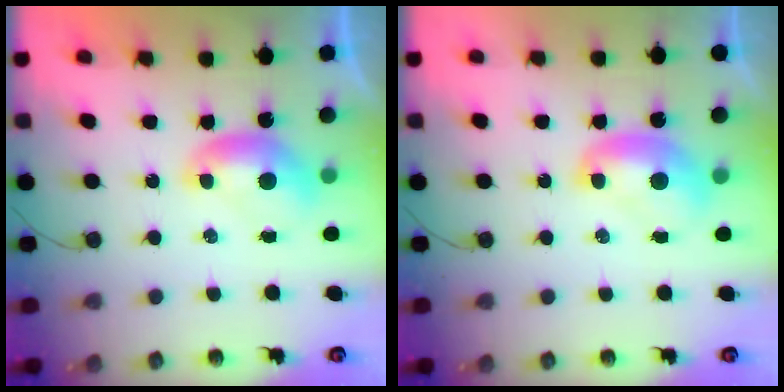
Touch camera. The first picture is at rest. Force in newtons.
{"total": 1.9, "press": 1.9, "slide": 0.2}